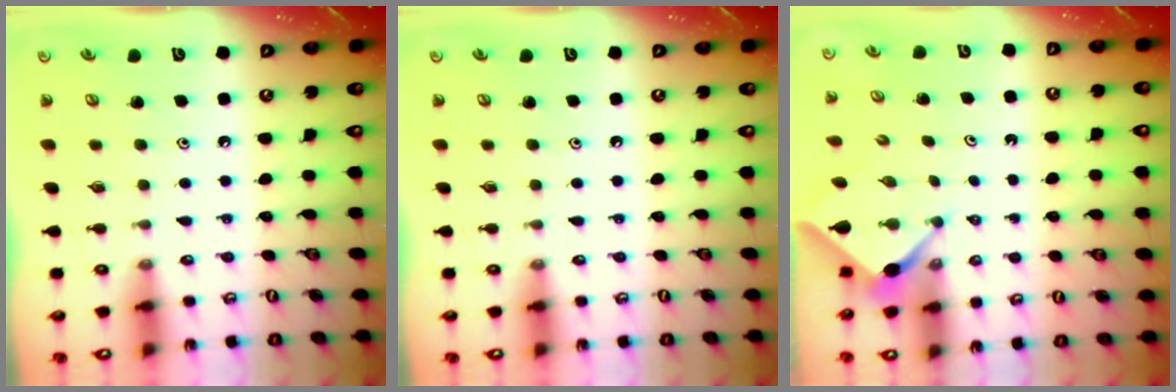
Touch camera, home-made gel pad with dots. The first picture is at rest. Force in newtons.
{"total": 0.0}
{"total": 2.5, "press": 2.5, "slide": 0.3}